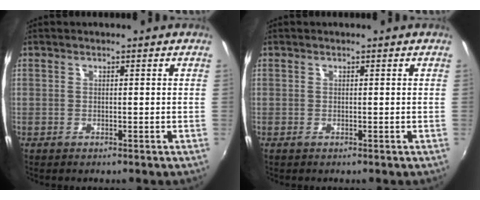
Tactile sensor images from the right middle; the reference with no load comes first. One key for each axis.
{"total": 0.0}